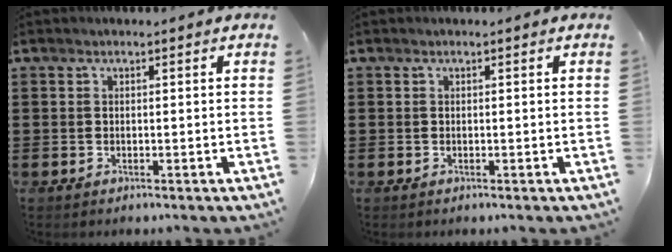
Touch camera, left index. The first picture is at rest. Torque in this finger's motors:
{"motor_torque": [0.04, 0.05, 0.00, 0.00]}